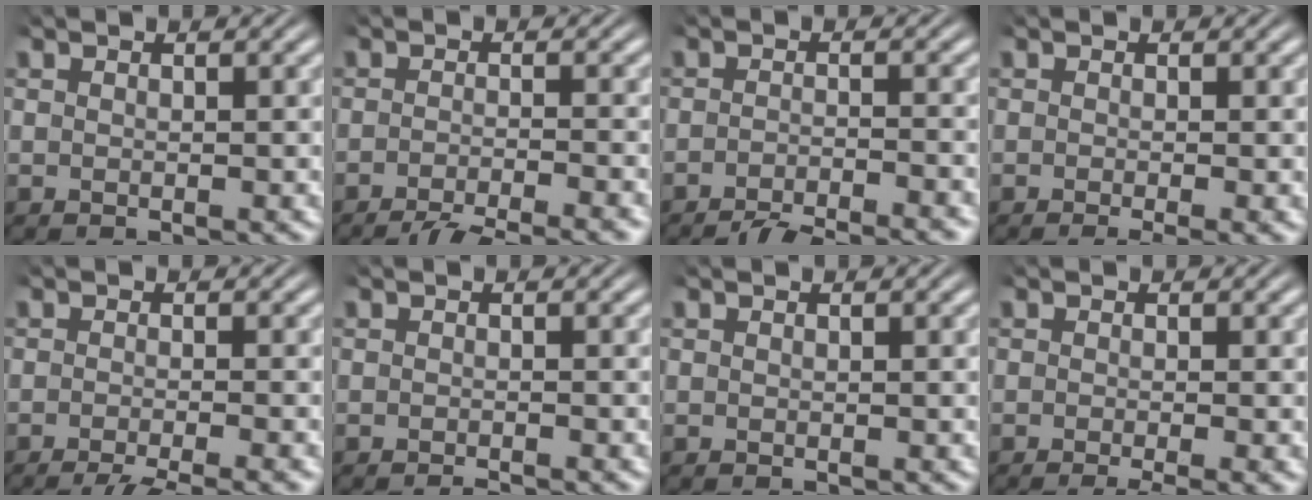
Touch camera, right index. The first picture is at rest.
{"total": 7.7, "force": [-6.9, 2.1, 2.7], "torque": [-0.027, -0.011, -0.105]}
{"total": 7.1, "force": [-6.7, 1.3, 1.8], "torque": [-0.006, -0.011, -0.103]}
{"total": 2.3, "force": [-1.6, 0.3, 1.6], "torque": [-0.016, -0.003, -0.025]}
{"total": 6.0, "force": [-5.1, 1.6, 2.8], "torque": [-0.031, -0.008, -0.075]}
{"total": 1.3, "force": [-1.3, -0.2, 0.2], "torque": [-0.002, -0.001, -0.022]}
{"total": 0.0}
{"total": 2.8, "force": [-2.1, 0.5, 1.8], "torque": [-0.021, -0.003, -0.032]}